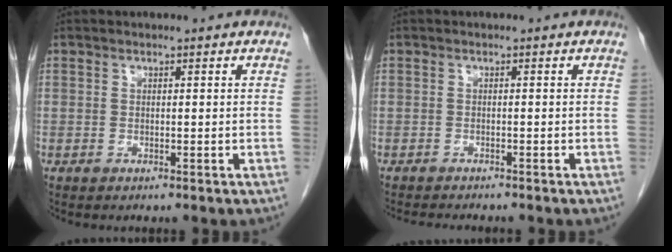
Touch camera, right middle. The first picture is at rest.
{"total": 4.2, "force": [-3.9, 0.6, 1.4], "torque": [-0.018, -0.009, -0.057]}